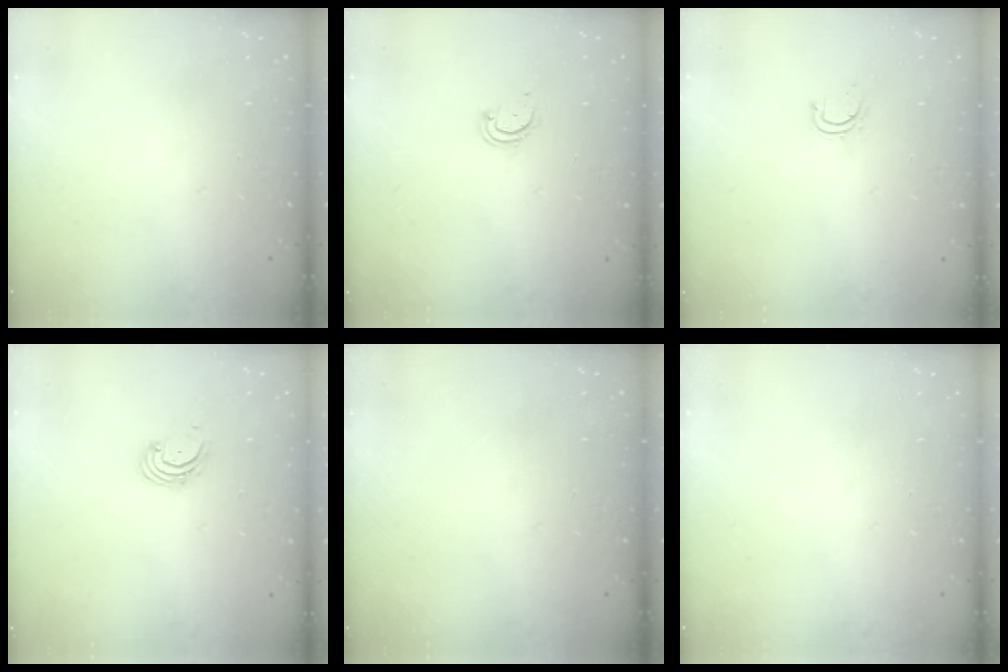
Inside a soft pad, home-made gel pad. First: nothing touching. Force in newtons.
{"total": 2.3, "press": 2.3, "slide": 0.2}
{"total": 4.0, "press": 3.9, "slide": 0.4}
{"total": 2.0, "press": 1.9, "slide": 0.6}
{"total": 0.0}
{"total": 0.0}